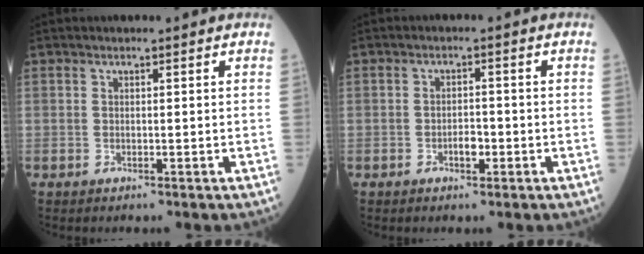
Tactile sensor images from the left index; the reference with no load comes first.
{"total": 2.2, "force": [-1.2, 0.9, 1.7], "torque": [-0.023, 0.001, -0.021]}